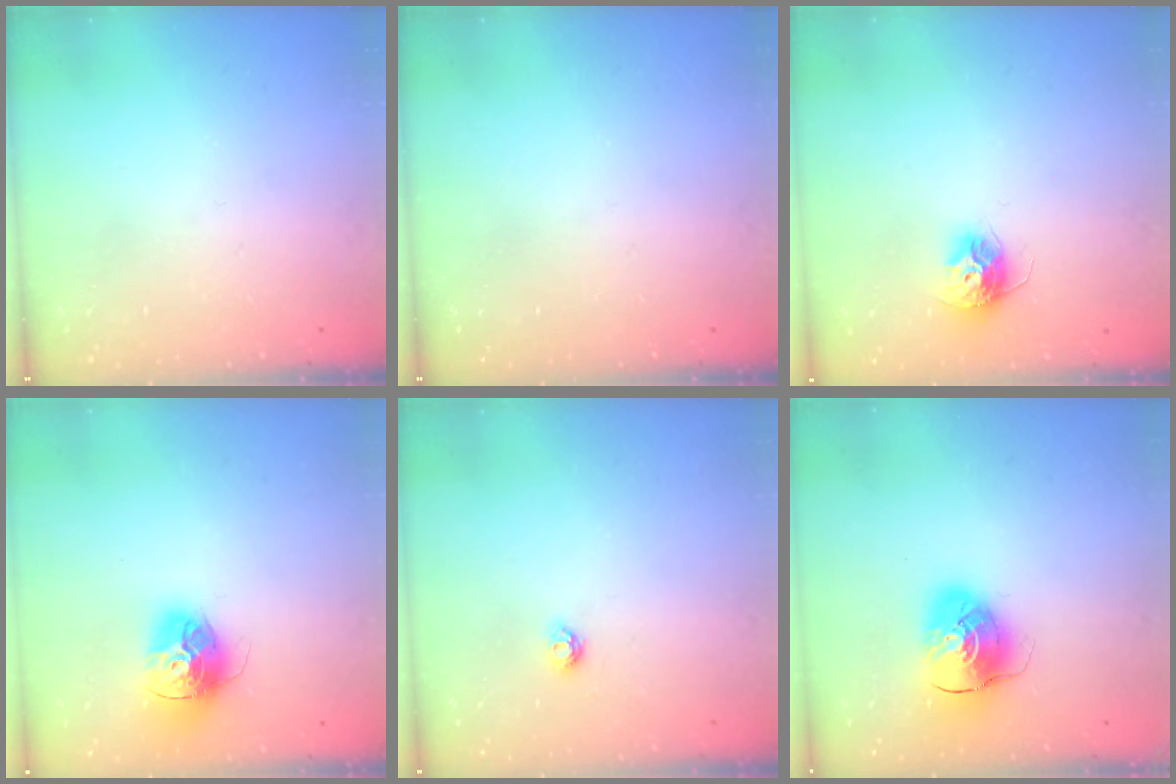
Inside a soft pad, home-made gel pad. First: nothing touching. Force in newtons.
{"total": 0.0}
{"total": 10.3, "press": 10.3, "slide": 0.7}
{"total": 15.1, "press": 15.0, "slide": 1.5}
{"total": 3.6, "press": 3.5, "slide": 0.3}
{"total": 10.2, "press": 10.1, "slide": 1.3}